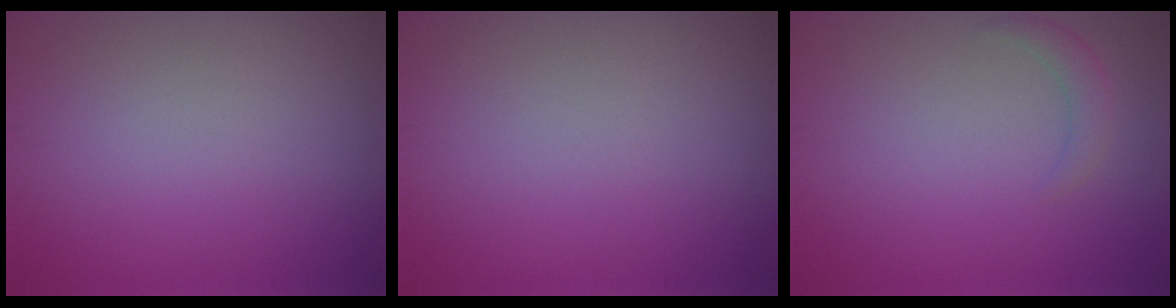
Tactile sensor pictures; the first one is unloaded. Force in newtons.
{"total": 0.0}
{"total": 1.3, "press": 1.3, "slide": 0.1}